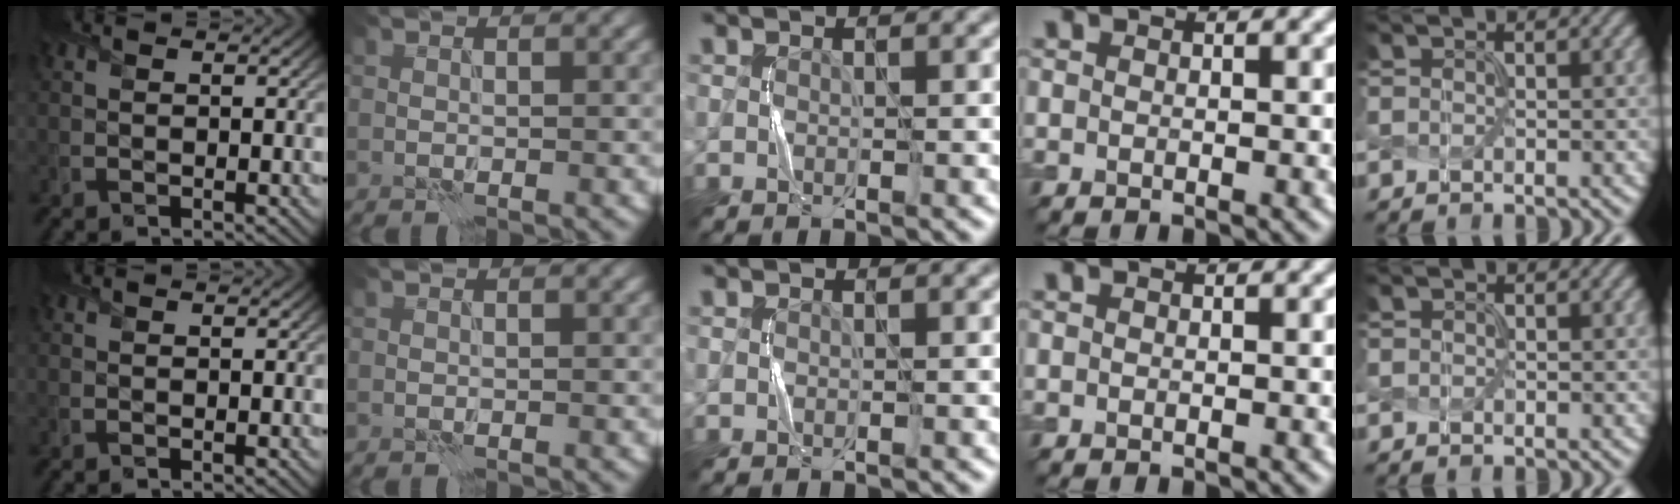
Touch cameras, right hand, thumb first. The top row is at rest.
{}